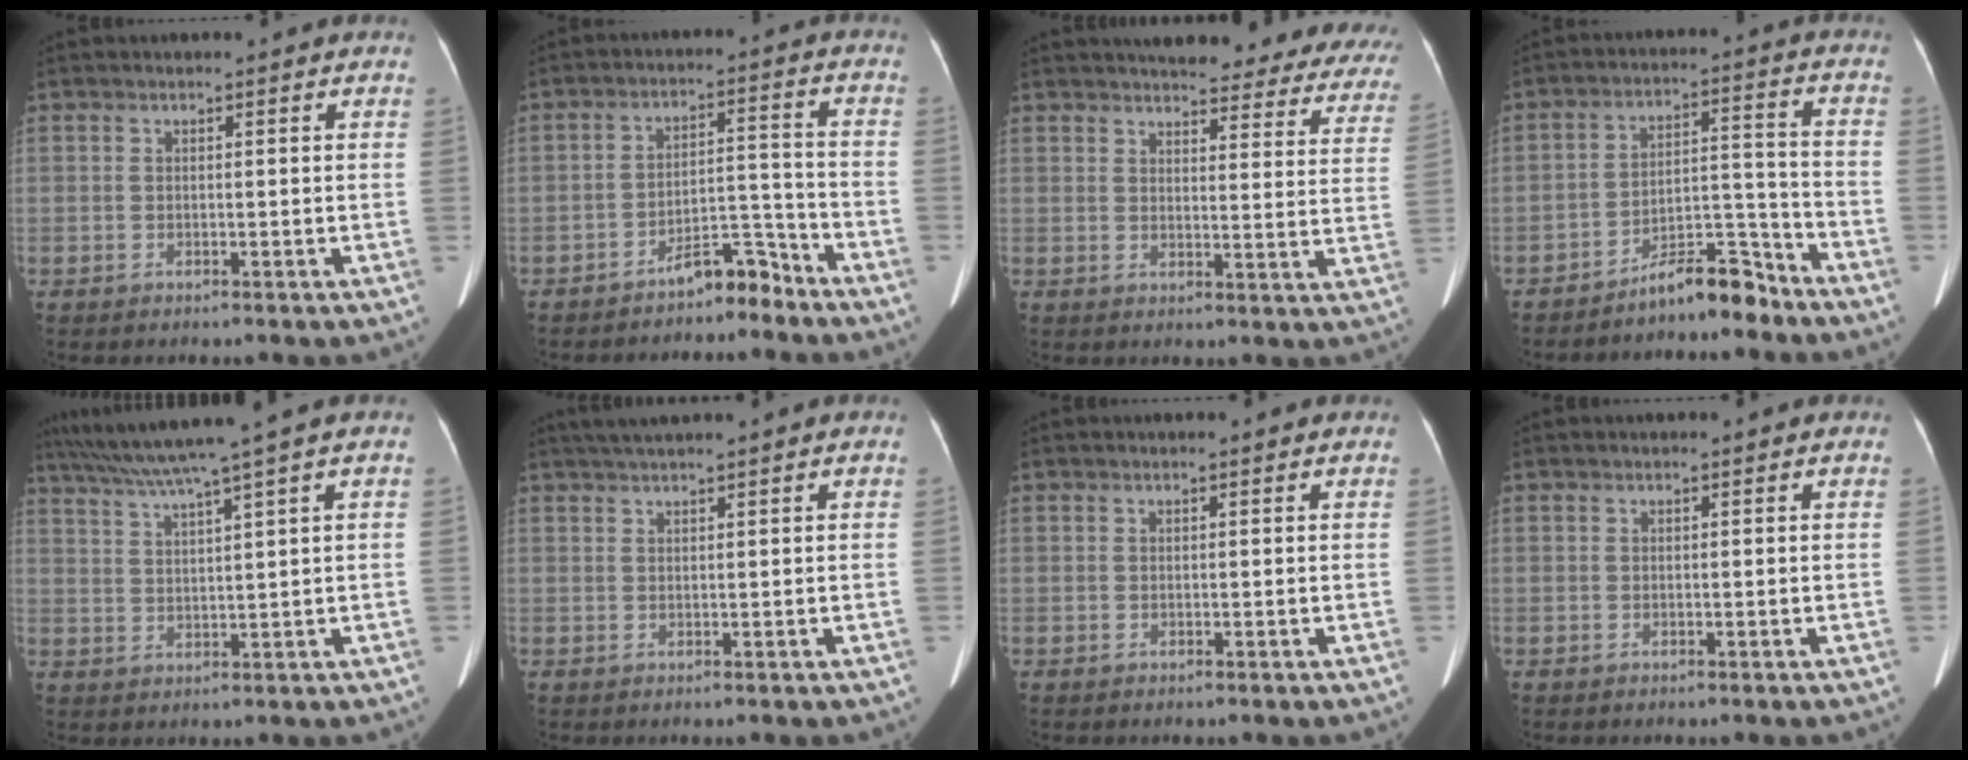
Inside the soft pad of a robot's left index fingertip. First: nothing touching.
{"total": 5.8, "force": [-5.1, 1.3, 2.3], "torque": [-0.033, 0.016, -0.087]}
{"total": 26.7, "force": [24.4, 6.0, 9.0], "torque": [-0.105, -0.066, 0.260]}
{"total": 7.8, "force": [-6.9, 1.5, 3.2], "torque": [-0.048, 0.027, -0.117]}
{"total": 8.7, "force": [6.7, -2.3, 5.0], "torque": [-0.087, 0.019, 0.115]}
{"total": 3.0, "force": [2.5, -0.6, 1.6], "torque": [-0.031, 0.019, 0.050]}
{"total": 1.0, "force": [0.9, 0.1, 0.4], "torque": [-0.006, 0.014, 0.010]}
{"total": 0.6, "force": [0.6, 0.1, 0.2], "torque": [-0.002, 0.012, 0.007]}